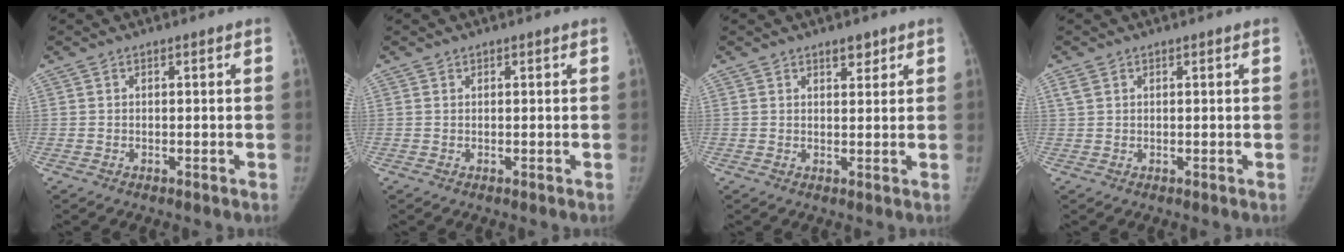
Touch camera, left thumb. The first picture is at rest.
{"total": 0.0}
{"total": 2.3, "force": [1.7, 1.1, 1.2], "torque": [-0.002, -0.010, 0.024]}
{"total": 1.5, "force": [0.9, 0.9, 0.8], "torque": [-0.019, 0.006, 0.022]}